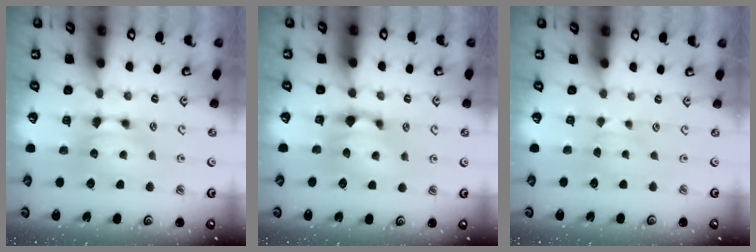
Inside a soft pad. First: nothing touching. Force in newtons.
{"total": 1.0, "press": 0.2, "slide": 0.9}
{"total": 3.0, "press": 3.0, "slide": 0.5}